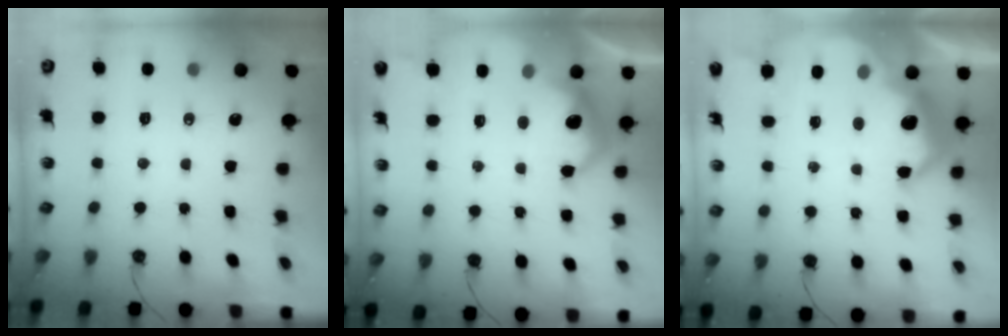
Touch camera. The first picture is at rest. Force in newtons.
{"total": 9.8, "press": 9.8, "slide": 0.7}
{"total": 11.1, "press": 11.1, "slide": 0.7}